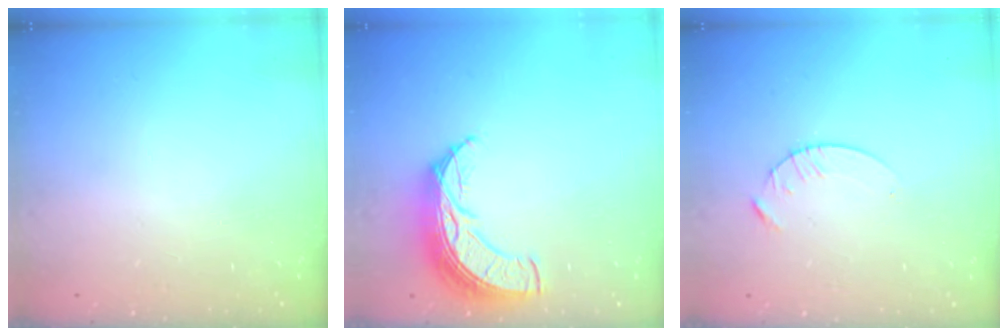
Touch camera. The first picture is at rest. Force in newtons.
{"total": 13.7, "press": 13.7, "slide": 1.0}
{"total": 4.3, "press": 4.2, "slide": 0.5}